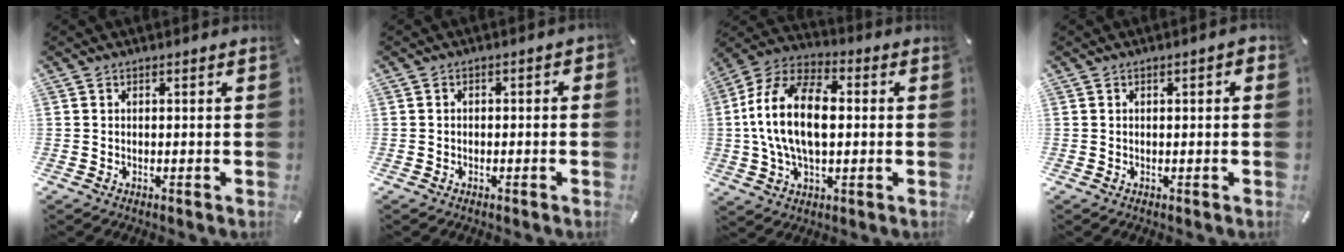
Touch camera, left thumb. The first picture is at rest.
{"total": 1.6, "force": [-1.1, 0.9, 0.7], "torque": [-0.013, 0.007, -0.023]}
{"total": 16.3, "force": [0.0, 10.0, 12.8], "torque": [-0.285, 0.009, -0.004]}
{"total": 1.2, "force": [0.0, 0.5, 1.1], "torque": [-0.012, 0.000, -0.003]}